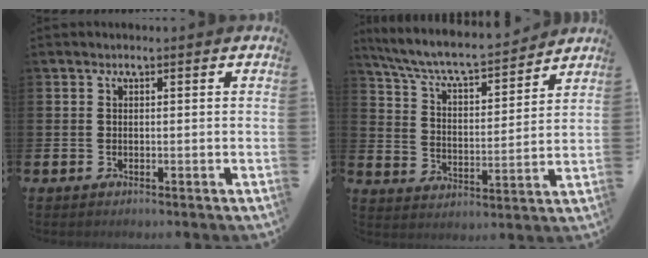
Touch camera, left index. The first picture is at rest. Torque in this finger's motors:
{"motor_torque": [0.02, -0.48, 0.74, 0.21]}